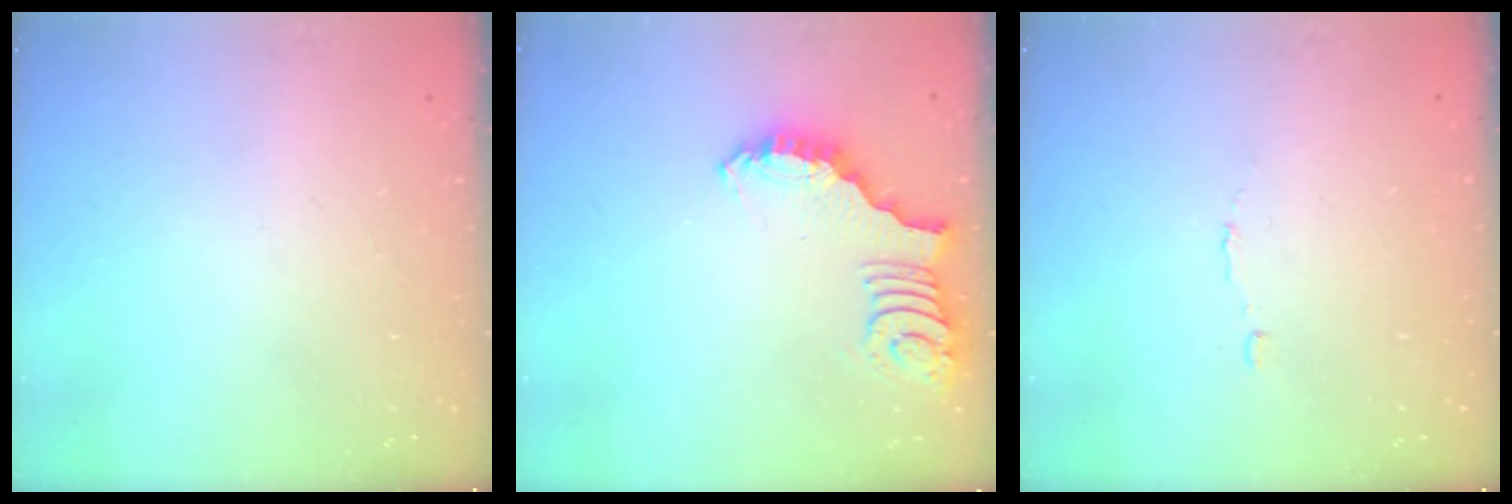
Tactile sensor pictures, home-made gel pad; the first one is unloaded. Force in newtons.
{"total": 2.5, "press": 2.5, "slide": 0.5}
{"total": 1.9, "press": 1.9, "slide": 0.1}